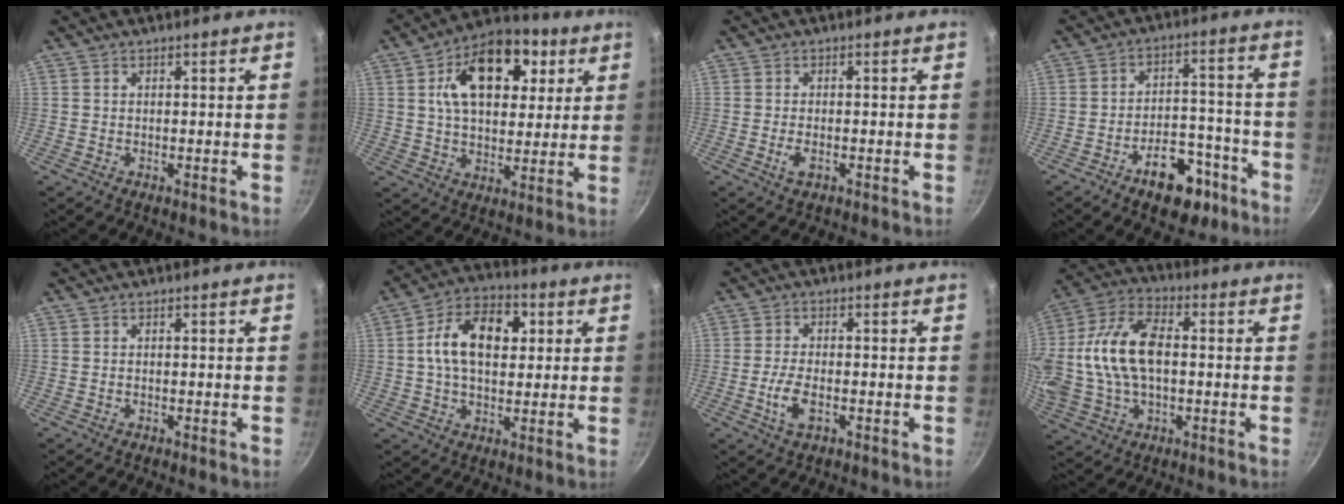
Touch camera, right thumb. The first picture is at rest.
{"total": 18.1, "force": [6.0, 10.9, 13.2], "torque": [-0.168, 0.003, 0.091]}
{"total": 2.3, "force": [-0.8, 1.1, 1.8], "torque": [-0.034, 0.003, -0.015]}
{"total": 11.9, "force": [-7.1, 6.4, 7.2], "torque": [-0.077, 0.065, -0.103]}
{"total": 0.0}
{"total": 13.6, "force": [2.3, 8.6, 10.2], "torque": [-0.159, 0.017, 0.030]}
{"total": 4.8, "force": [-1.6, 2.3, 3.9], "torque": [-0.080, 0.007, -0.029]}
{"total": 19.2, "force": [0.5, 11.5, 15.4], "torque": [-0.338, 0.025, 0.011]}